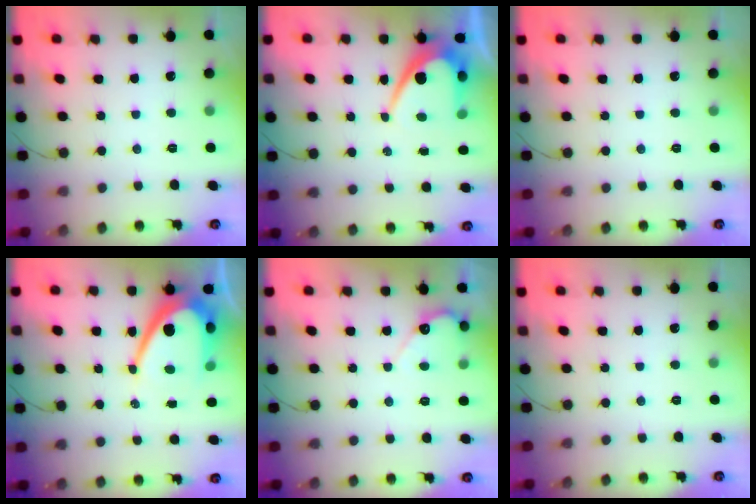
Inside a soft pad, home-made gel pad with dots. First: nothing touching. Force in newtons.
{"total": 8.7, "press": 8.7, "slide": 0.4}
{"total": 0.0}
{"total": 14.9, "press": 14.9, "slide": 1.3}
{"total": 4.7, "press": 4.7, "slide": 0.4}
{"total": 0.0}